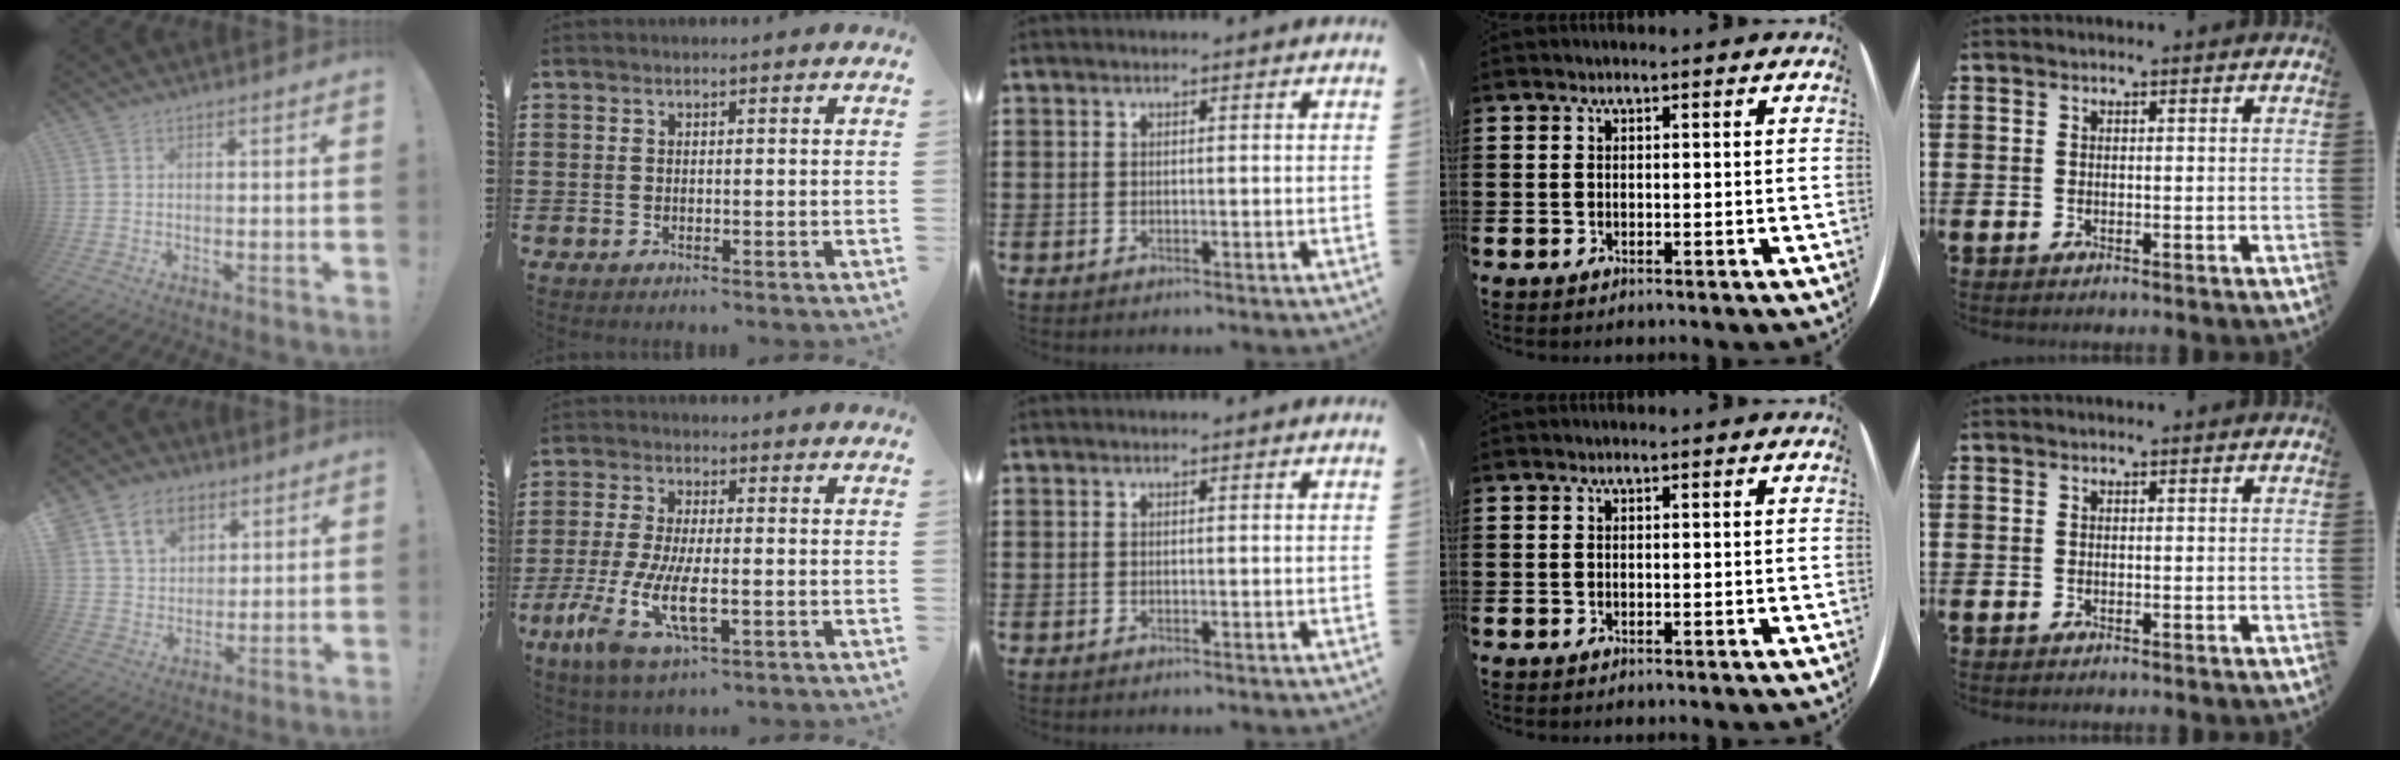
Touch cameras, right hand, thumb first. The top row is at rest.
{"thumb": {"total": 12.2, "force": [6.5, 9.2, 4.7], "torque": [-0.077, -0.028, 0.129]}, "index": {"total": 10.0, "force": [-3.4, 3.5, 8.7], "torque": [-0.196, -0.015, -0.062]}}